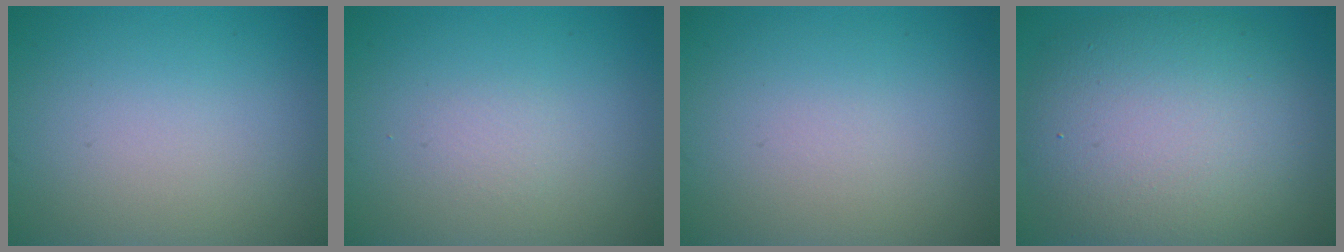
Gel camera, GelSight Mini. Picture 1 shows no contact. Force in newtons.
{"total": 0.7, "press": 0.7, "slide": 0.0}
{"total": 0.0}
{"total": 10.5, "press": 10.5, "slide": 0.8}